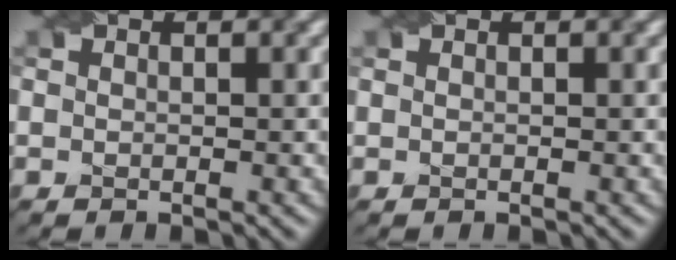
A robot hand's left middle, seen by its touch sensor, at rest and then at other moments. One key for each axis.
{"total": 0.0}